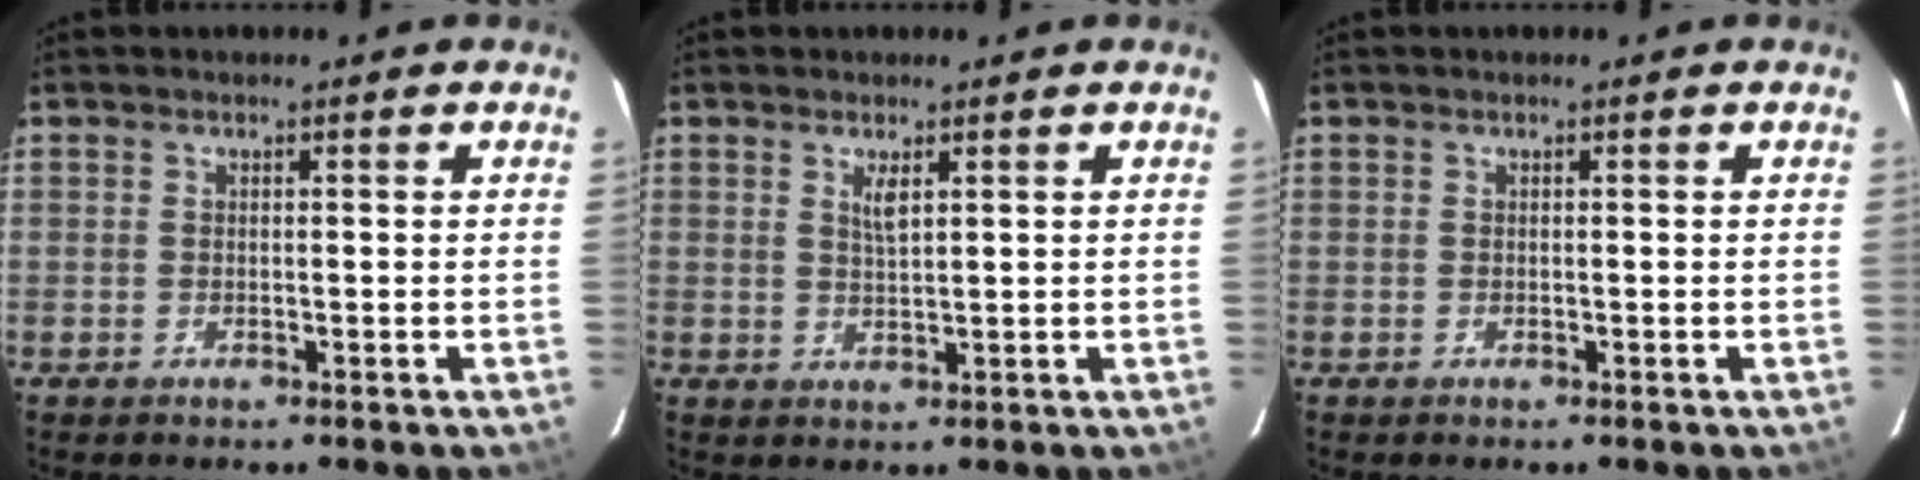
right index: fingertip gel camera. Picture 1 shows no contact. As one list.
[{"total": 2.4, "force": [1.2, 0.7, 2.0], "torque": [-0.036, -0.002, 0.022]}, {"total": 0.0}]